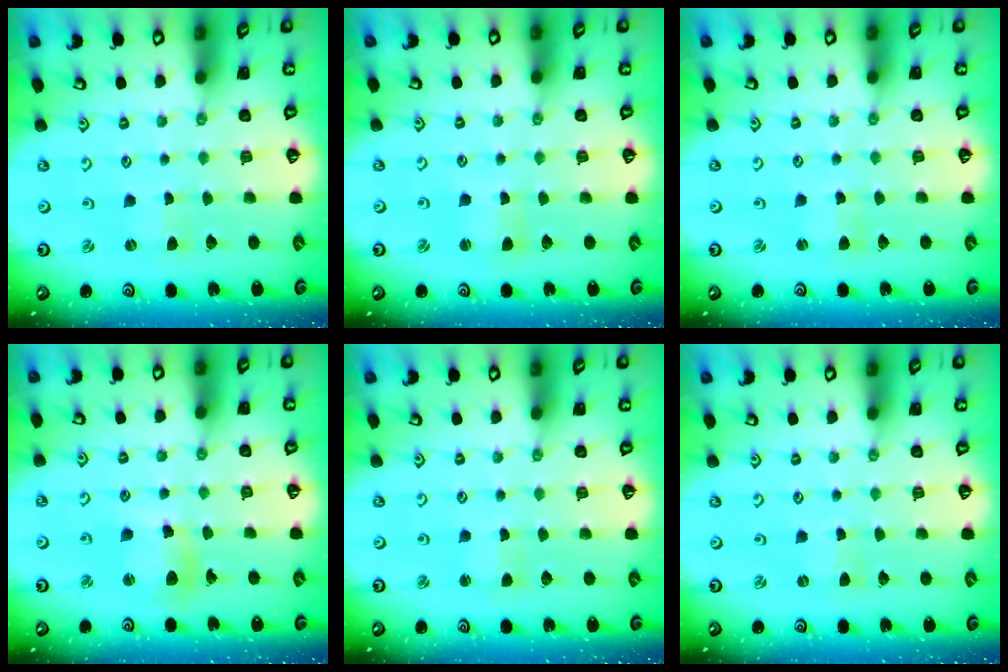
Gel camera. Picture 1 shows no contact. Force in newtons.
{"total": 2.2, "press": 2.2, "slide": 0.3}
{"total": 1.6, "press": 1.6, "slide": 0.2}
{"total": 10.7, "press": 10.6, "slide": 1.4}
{"total": 1.2, "press": 1.2, "slide": 0.2}
{"total": 0.0}